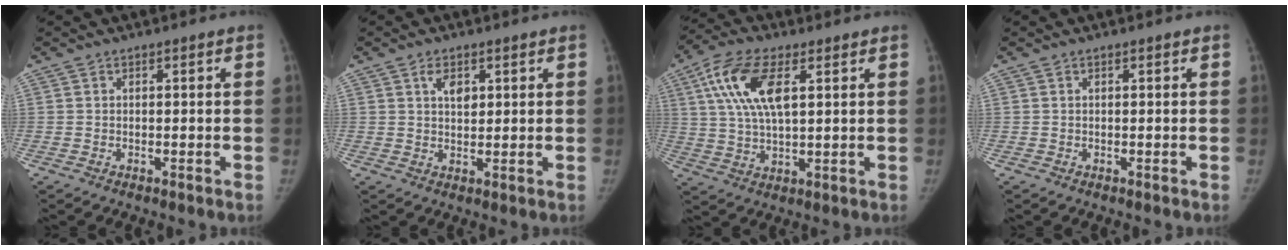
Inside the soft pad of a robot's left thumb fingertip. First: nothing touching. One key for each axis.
{"total": 3.6, "fx": 1.7, "fy": 2.0, "fz": 2.4, "tx": -0.029, "ty": -0.009, "tz": 0.030}
{"total": 12.6, "fx": 4.4, "fy": 5.6, "fz": 10.4, "tx": -0.209, "ty": 0.001, "tz": 0.083}
{"total": 0.0}